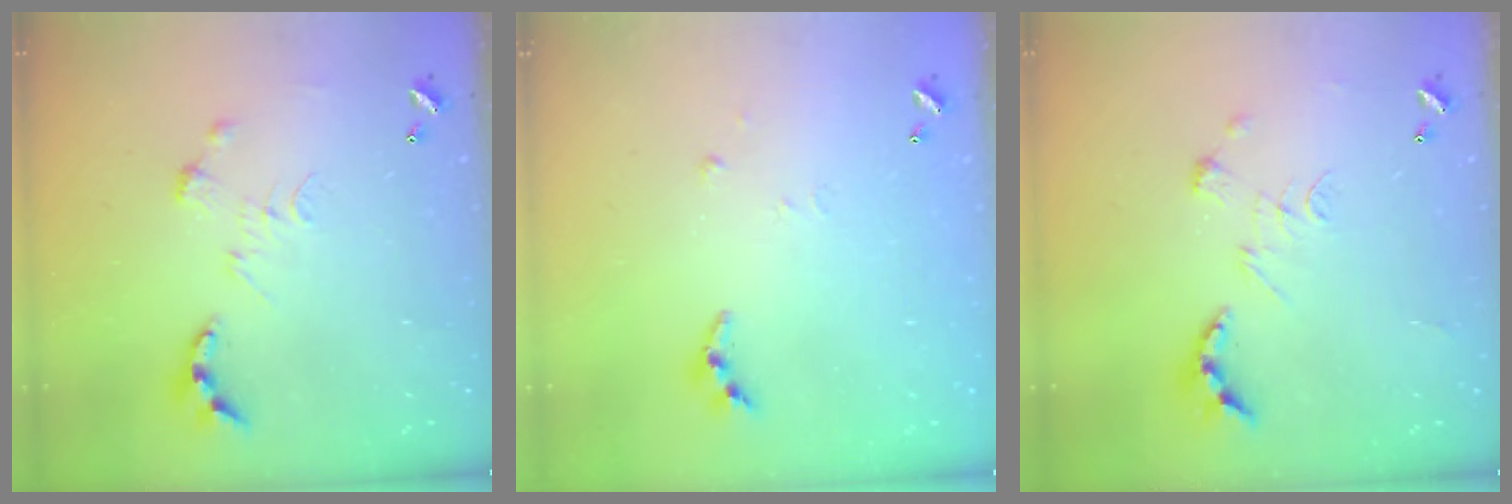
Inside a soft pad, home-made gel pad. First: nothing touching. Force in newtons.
{"total": 4.8, "press": 4.8, "slide": 0.6}
{"total": 2.6, "press": 1.9, "slide": 1.8}